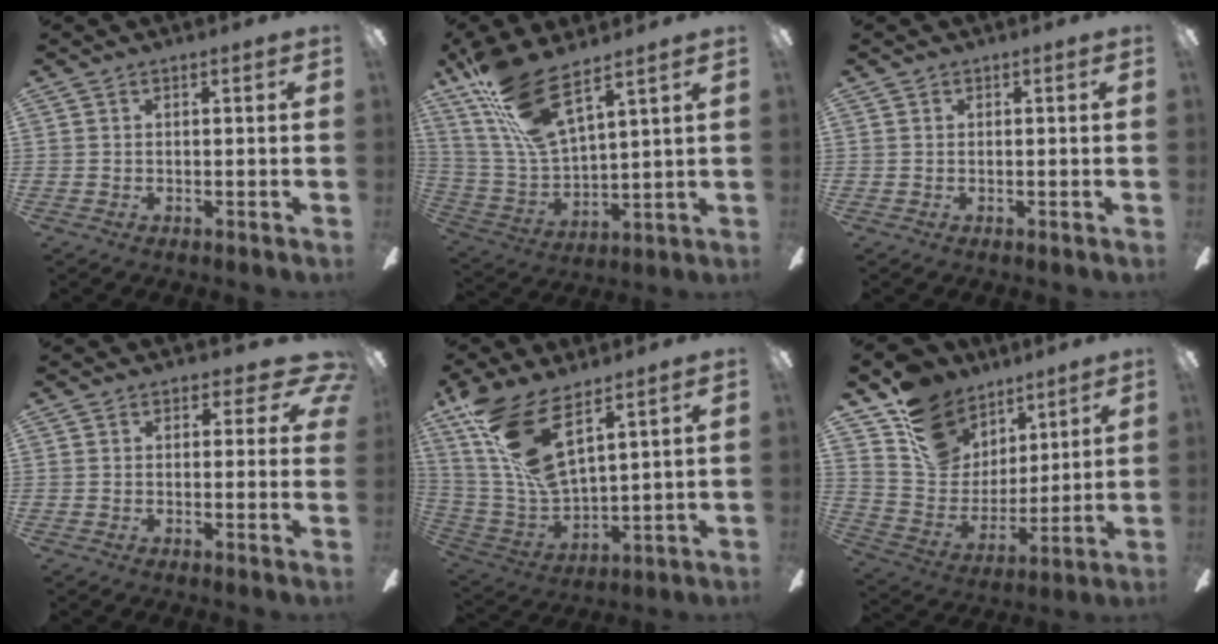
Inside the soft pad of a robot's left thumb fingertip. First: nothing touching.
{"total": 16.1, "force": [11.0, 4.6, 10.8], "torque": [-0.247, -0.055, 0.197]}
{"total": 0.0}
{"total": 4.9, "force": [2.3, 2.7, 3.3], "torque": [-0.030, -0.011, 0.040]}
{"total": 17.4, "force": [10.3, 6.1, 12.7], "torque": [-0.274, -0.052, 0.184]}
{"total": 16.5, "force": [10.5, 11.4, 5.5], "torque": [-0.112, -0.065, 0.205]}